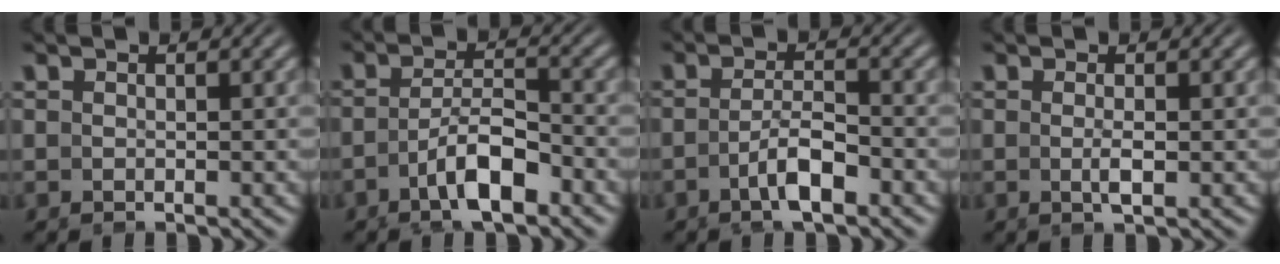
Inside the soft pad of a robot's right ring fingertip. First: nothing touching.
{"total": 4.6, "force": [-1.9, 2.0, 3.7], "torque": [-0.062, -0.021, -0.019]}
{"total": 2.8, "force": [-1.3, 0.2, 2.5], "torque": [-0.039, -0.012, -0.011]}
{"total": 1.3, "force": [0.1, -0.6, 1.2], "torque": [-0.023, -0.004, 0.006]}